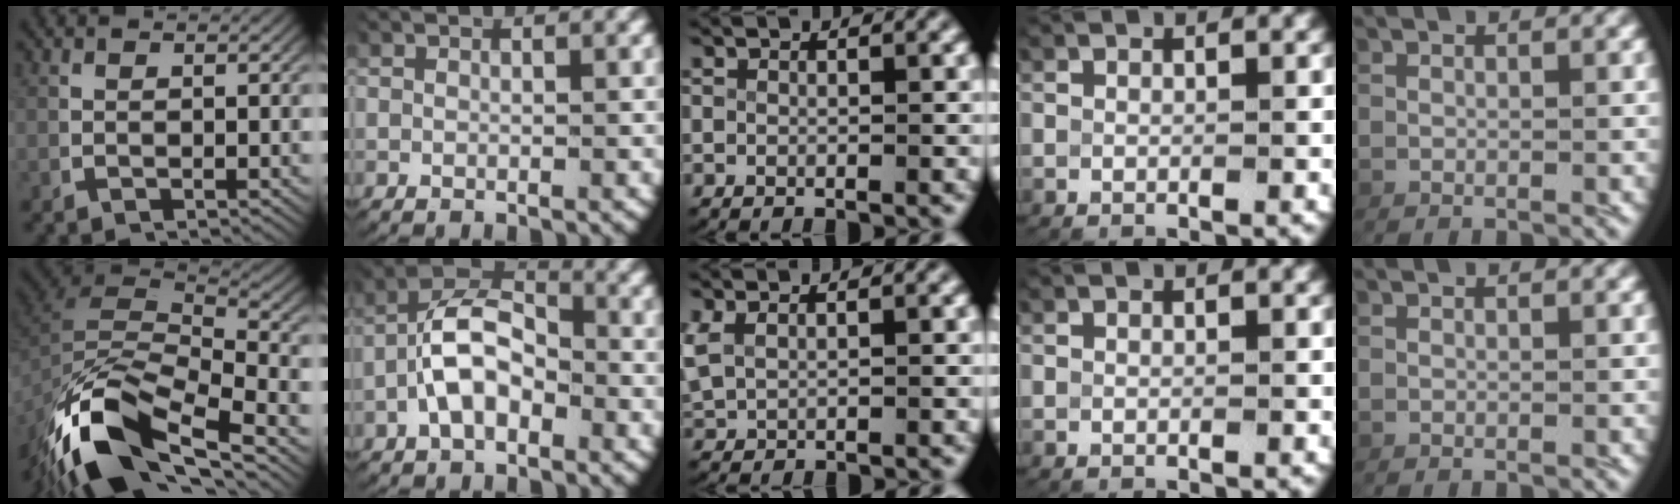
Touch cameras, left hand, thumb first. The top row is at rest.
{"thumb": {"total": 12.3, "force": [-3.2, 6.6, 9.8], "torque": [-0.217, -0.034, -0.035]}, "index": {"total": 6.4, "force": [-1.2, 4.4, 4.5], "torque": [-0.074, -0.006, -0.028]}, "middle": {"total": 1.6, "force": [0.7, 1.1, 0.9], "torque": [-0.037, -0.003, 0.025]}}